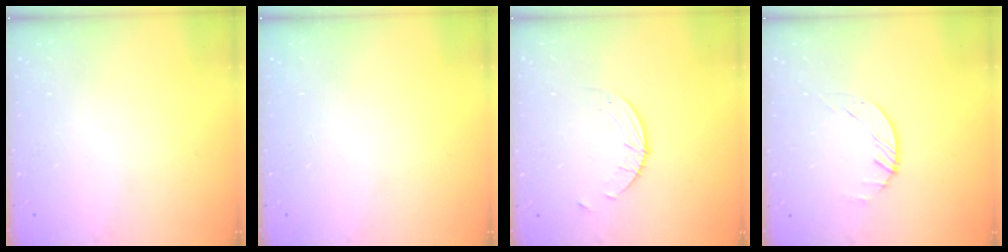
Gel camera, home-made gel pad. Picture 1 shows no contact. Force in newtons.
{"total": 0.0}
{"total": 2.5, "press": 2.5, "slide": 0.2}
{"total": 1.7, "press": 1.7, "slide": 0.1}